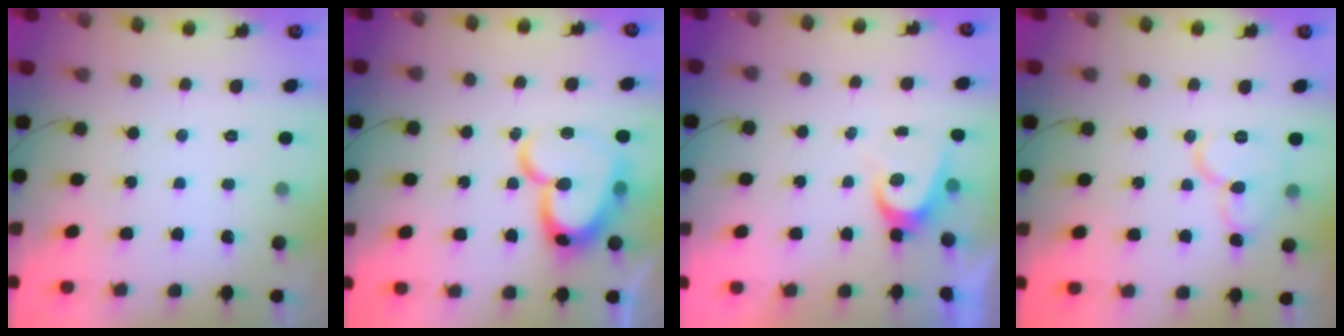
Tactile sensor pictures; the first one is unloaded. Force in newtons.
{"total": 19.8, "press": 19.7, "slide": 2.1}
{"total": 4.8, "press": 4.8, "slide": 0.4}
{"total": 10.3, "press": 10.2, "slide": 1.2}